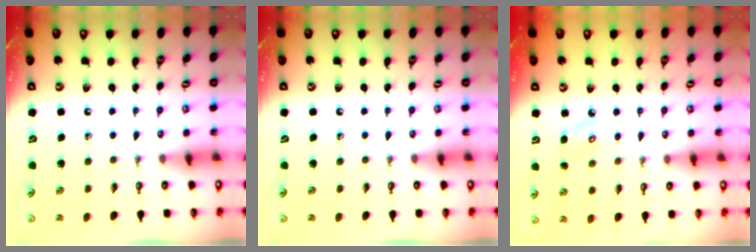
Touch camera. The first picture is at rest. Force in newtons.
{"total": 0.0}
{"total": 3.7, "press": 3.6, "slide": 0.4}